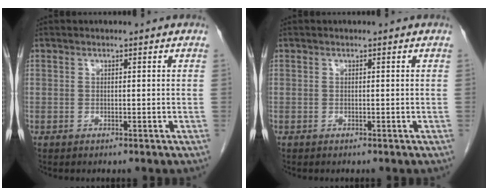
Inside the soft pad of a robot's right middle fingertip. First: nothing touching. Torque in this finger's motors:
{"motor_torque": [0.07, -0.02, 0.02, 0.02]}